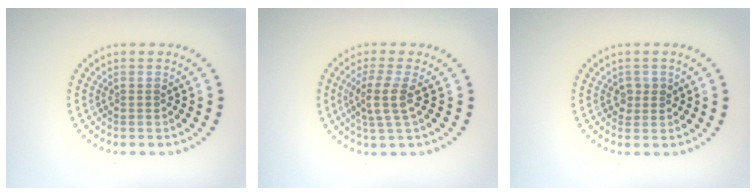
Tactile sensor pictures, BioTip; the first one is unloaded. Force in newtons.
{"total": 2.9, "press": 2.3, "slide": 1.8}
{"total": 1.3, "press": 1.2, "slide": 0.4}